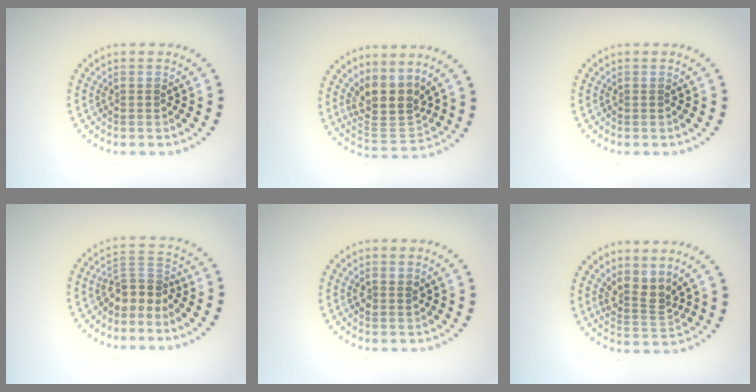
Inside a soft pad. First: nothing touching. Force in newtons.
{"total": 4.2, "press": 3.5, "slide": 2.4}
{"total": 0.0}
{"total": 2.9, "press": 2.1, "slide": 2.0}
{"total": 1.1, "press": 1.1, "slide": 0.4}
{"total": 2.8, "press": 2.1, "slide": 1.9}